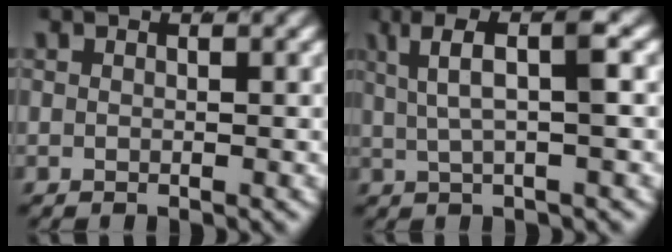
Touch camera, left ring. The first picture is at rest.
{"total": 5.3, "force": [2.0, 1.1, 4.7], "torque": [-0.070, 0.026, 0.029]}